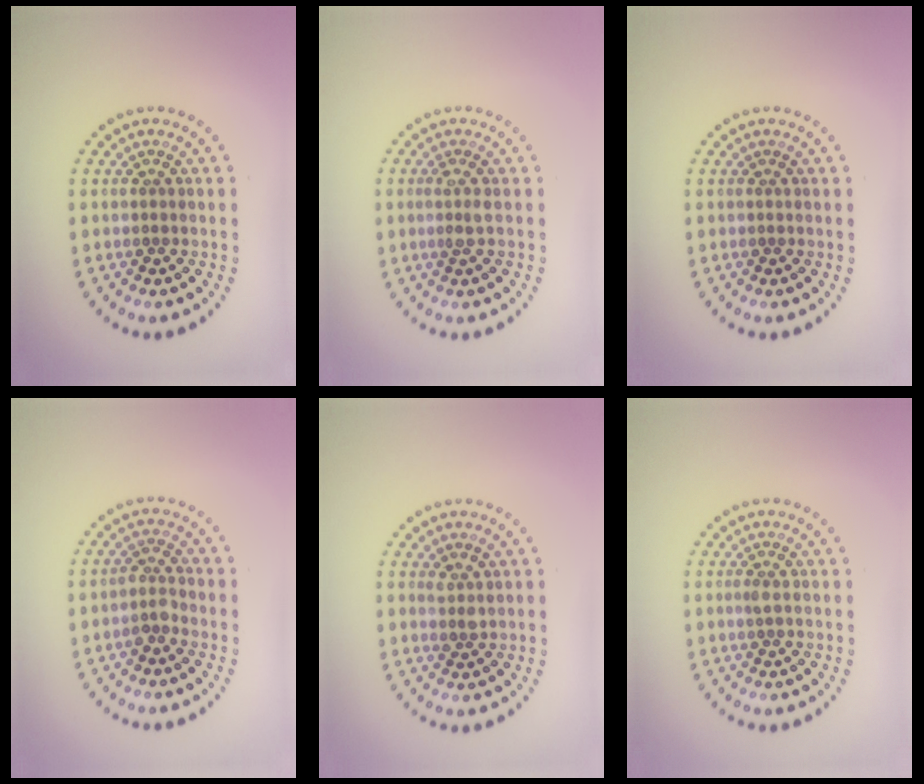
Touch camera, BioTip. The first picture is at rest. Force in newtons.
{"total": 1.3, "press": 1.0, "slide": 0.9}
{"total": 0.0}
{"total": 1.6, "press": 1.2, "slide": 1.0}
{"total": 1.3, "press": 1.1, "slide": 0.6}
{"total": 0.6, "press": 0.5, "slide": 0.3}